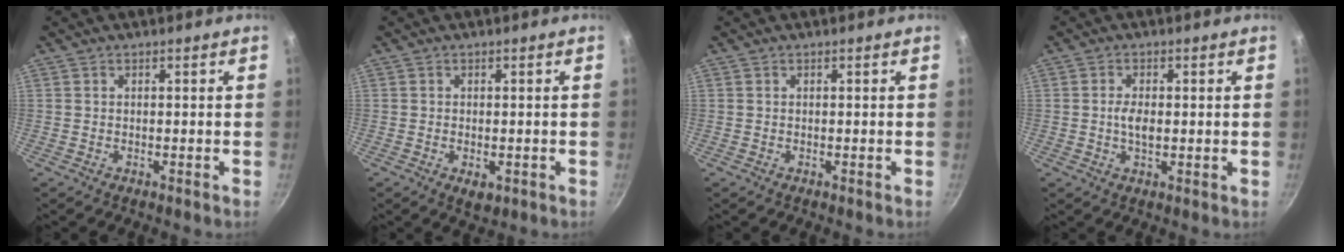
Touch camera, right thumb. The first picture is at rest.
{"total": 2.6, "force": [-0.9, 1.5, 2.0], "torque": [-0.027, -0.001, -0.006]}
{"total": 0.0}
{"total": 3.3, "force": [0.2, 1.6, 2.9], "torque": [-0.054, -0.003, 0.001]}